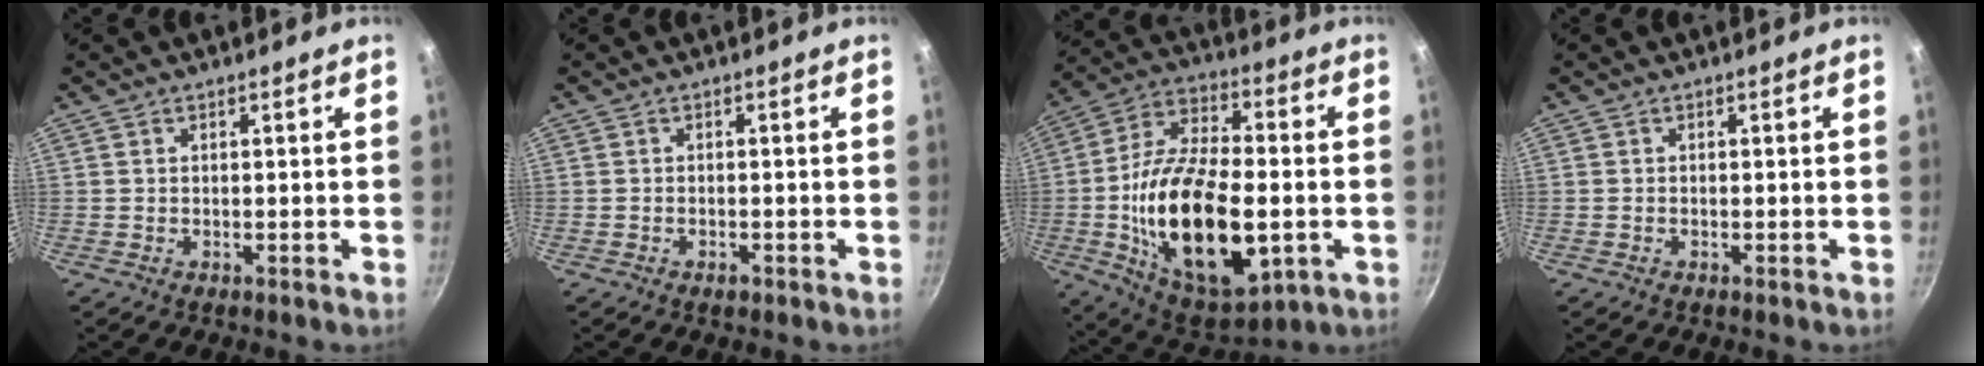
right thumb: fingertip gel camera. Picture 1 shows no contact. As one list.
[{"total": 1.3, "force": [-0.8, 0.7, 0.7], "torque": [-0.015, 0.005, -0.012]}, {"total": 26.8, "force": [-4.2, 13.6, 22.7], "torque": [-0.395, 0.018, -0.066]}, {"total": 0.0}]